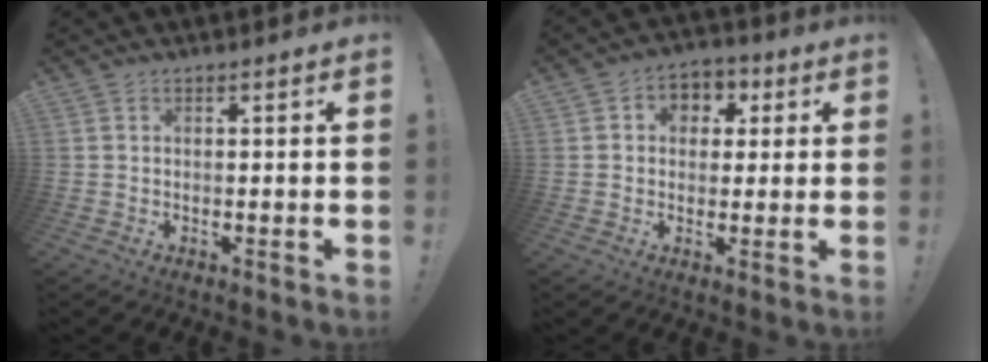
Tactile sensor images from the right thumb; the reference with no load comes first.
{"total": 6.2, "force": [0.6, 5.7, 2.4], "torque": [-0.023, 0.002, 0.013]}